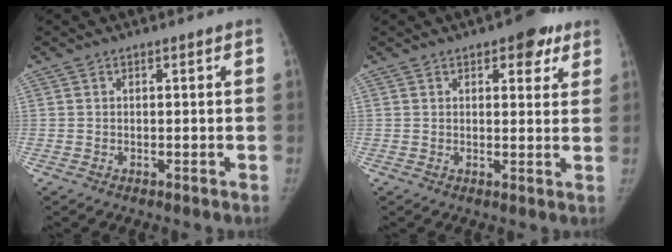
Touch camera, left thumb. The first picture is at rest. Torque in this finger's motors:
{"motor_torque": [0.22, -0.33, 0.62, -0.43, 0.03]}